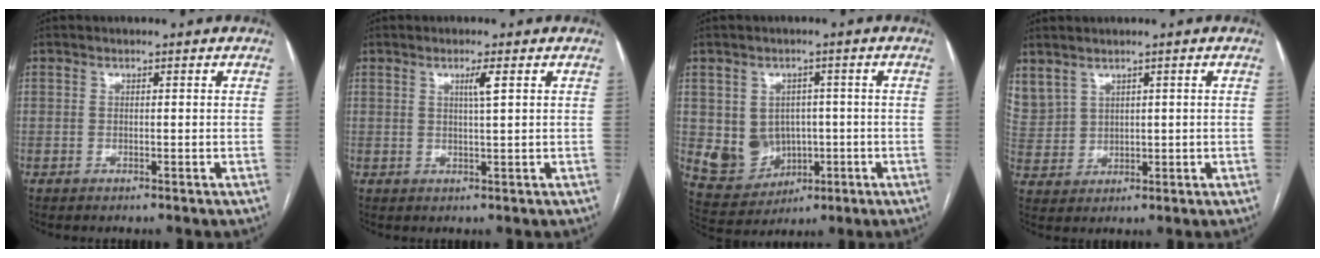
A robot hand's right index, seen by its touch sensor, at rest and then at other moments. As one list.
[{"total": 2.3, "force": [0.8, -0.4, 2.1], "torque": [-0.038, -0.002, 0.015]}, {"total": 7.8, "force": [-0.4, 7.0, 3.3], "torque": [-0.064, 0.019, 0.016]}, {"total": 8.4, "force": [4.9, 6.0, 3.3], "torque": [-0.104, 0.018, 0.122]}]